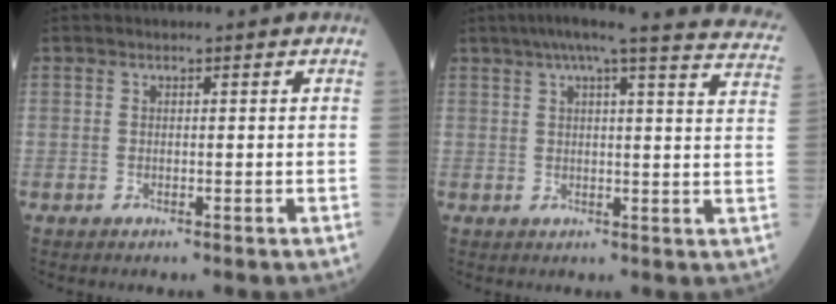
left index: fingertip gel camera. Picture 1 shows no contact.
{"total": 21.1, "force": [18.6, 0.7, 10.1], "torque": [-0.140, -0.026, 0.210]}